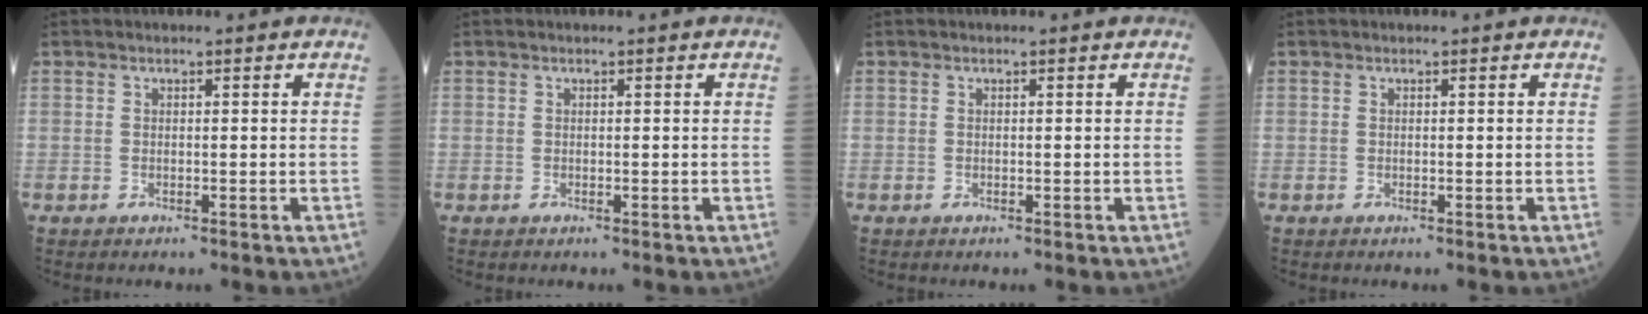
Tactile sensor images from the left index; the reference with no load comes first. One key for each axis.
{"total": 0.0}
{"total": 0.0}
{"total": 0.0}